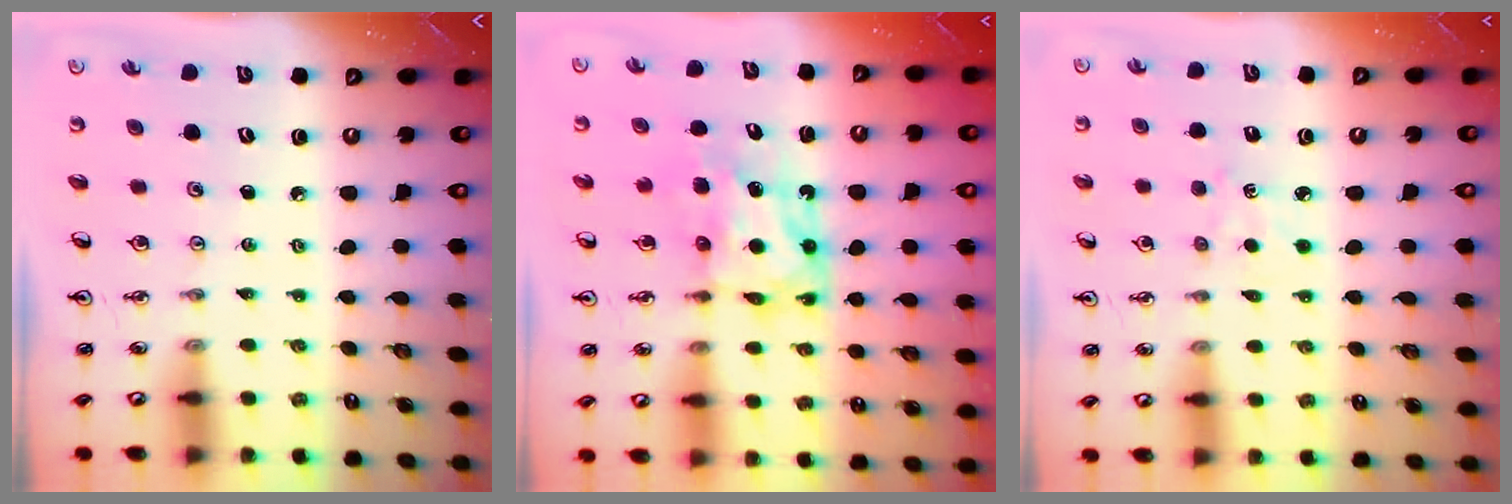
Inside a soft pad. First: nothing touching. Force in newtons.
{"total": 7.4, "press": 7.4, "slide": 0.6}
{"total": 3.5, "press": 3.5, "slide": 0.4}